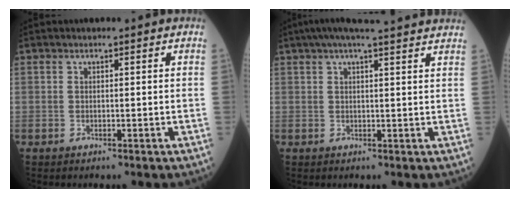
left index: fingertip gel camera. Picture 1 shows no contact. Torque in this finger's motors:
{"motor_torque": [-0.19, -0.27, 0.01, 0.03]}